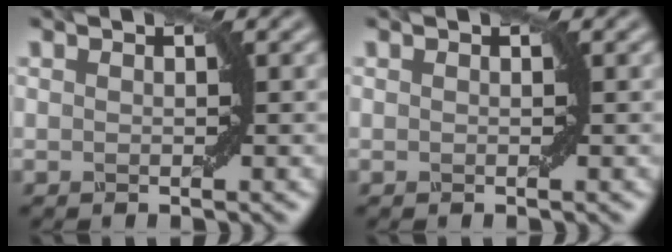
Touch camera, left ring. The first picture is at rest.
{"total": 0.0}